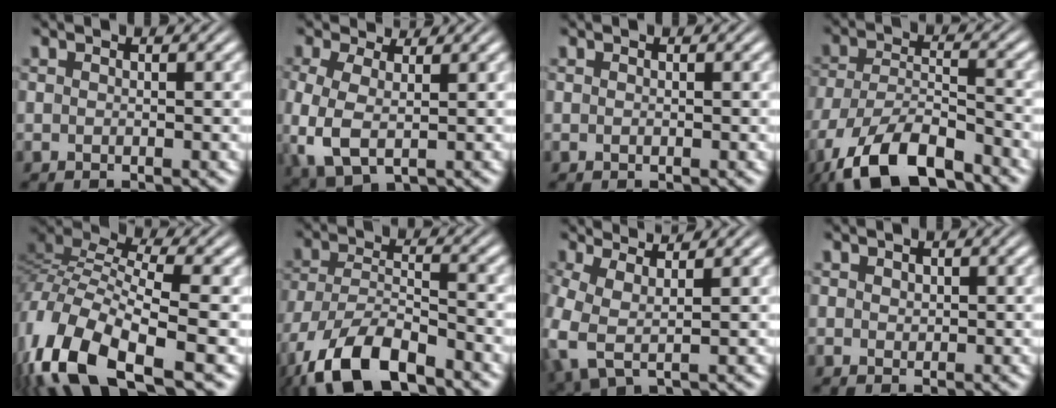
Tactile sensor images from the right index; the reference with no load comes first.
{"total": 5.2, "force": [0.7, 3.6, 3.7], "torque": [-0.098, -0.016, 0.026]}
{"total": 0.0}
{"total": 9.6, "force": [-6.2, 5.1, 5.3], "torque": [-0.105, -0.029, -0.089]}
{"total": 12.2, "force": [-2.4, 8.0, 8.9], "torque": [-0.210, -0.030, -0.028]}
{"total": 8.3, "force": [-4.9, 4.5, 4.9], "torque": [-0.104, -0.028, -0.068]}
{"total": 5.3, "force": [0.8, 3.8, 3.6], "torque": [-0.110, -0.020, 0.023]}
{"total": 1.1, "force": [0.5, 0.9, 0.3], "torque": [-0.010, 0.002, 0.009]}